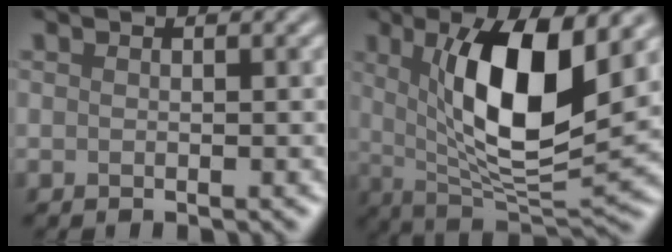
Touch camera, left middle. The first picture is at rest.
{"total": 10.3, "force": [2.5, 3.4, 9.4], "torque": [-0.149, -0.014, 0.047]}